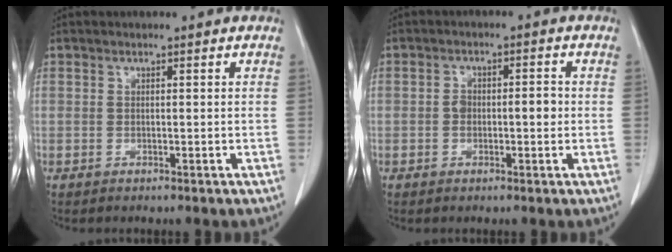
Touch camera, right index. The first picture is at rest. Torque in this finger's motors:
{"motor_torque": [0.42, -0.27, 0.25, 0.05]}